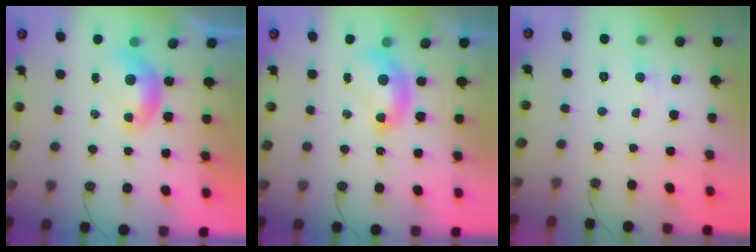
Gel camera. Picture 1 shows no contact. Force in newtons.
{"total": 2.1, "press": 2.1, "slide": 0.2}
{"total": 0.6, "press": 0.5, "slide": 0.4}